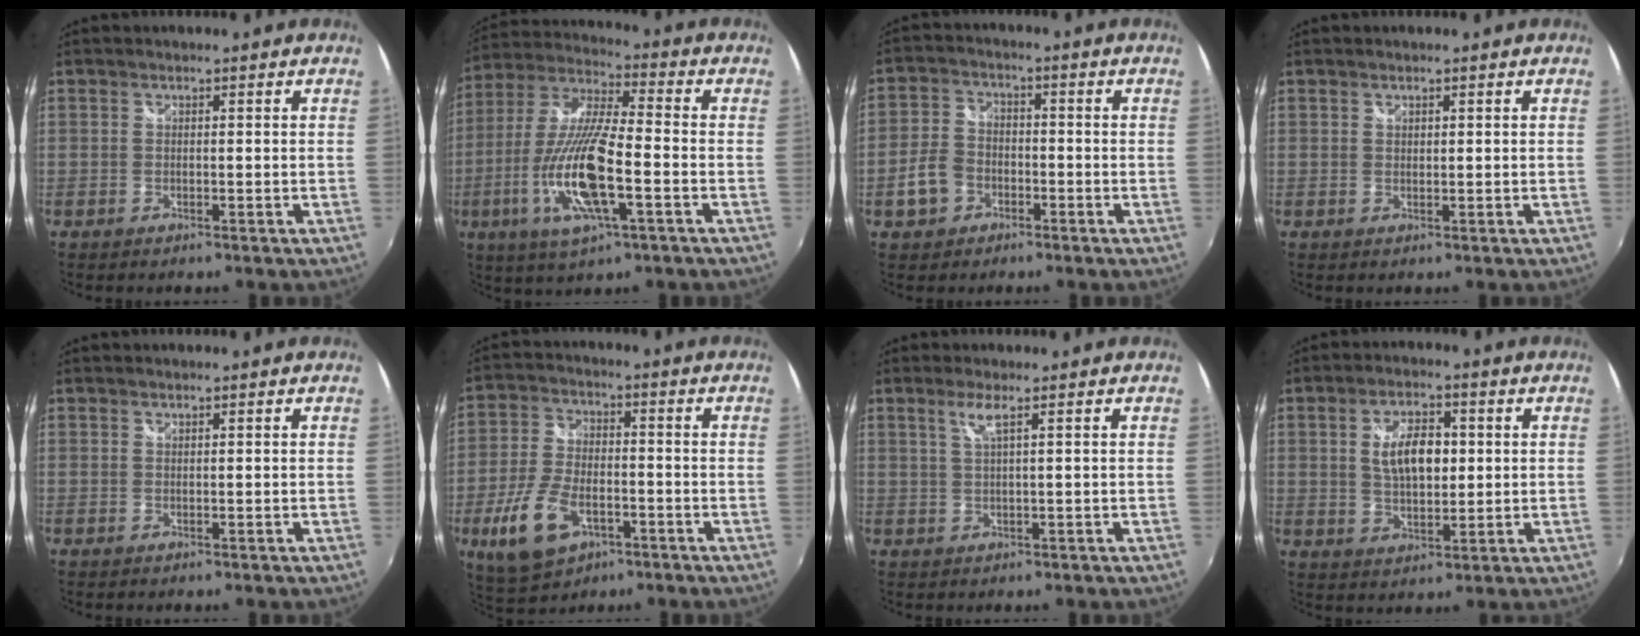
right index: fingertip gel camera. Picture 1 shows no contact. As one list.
[{"total": 17.3, "force": [-5.4, 4.2, 15.9], "torque": [-0.331, -0.016, -0.104]}, {"total": 6.5, "force": [-2.8, 5.0, 3.0], "torque": [-0.075, 0.017, -0.045]}, {"total": 0.6, "force": [0.5, 0.4, 0.2], "torque": [-0.002, 0.001, 0.008]}, {"total": 0.0}, {"total": 12.5, "force": [-5.2, 6.9, 9.0], "torque": [-0.201, -0.009, -0.088]}, {"total": 2.5, "force": [1.2, -0.4, 2.1], "torque": [-0.042, -0.003, 0.025]}, {"total": 8.4, "force": [1.4, 4.3, 7.0], "torque": [-0.125, 0.007, 0.027]}]